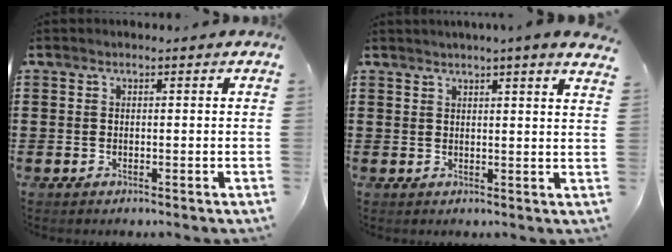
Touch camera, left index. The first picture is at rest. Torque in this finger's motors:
{"motor_torque": [2.14, 0.00, 0.29, 0.12]}